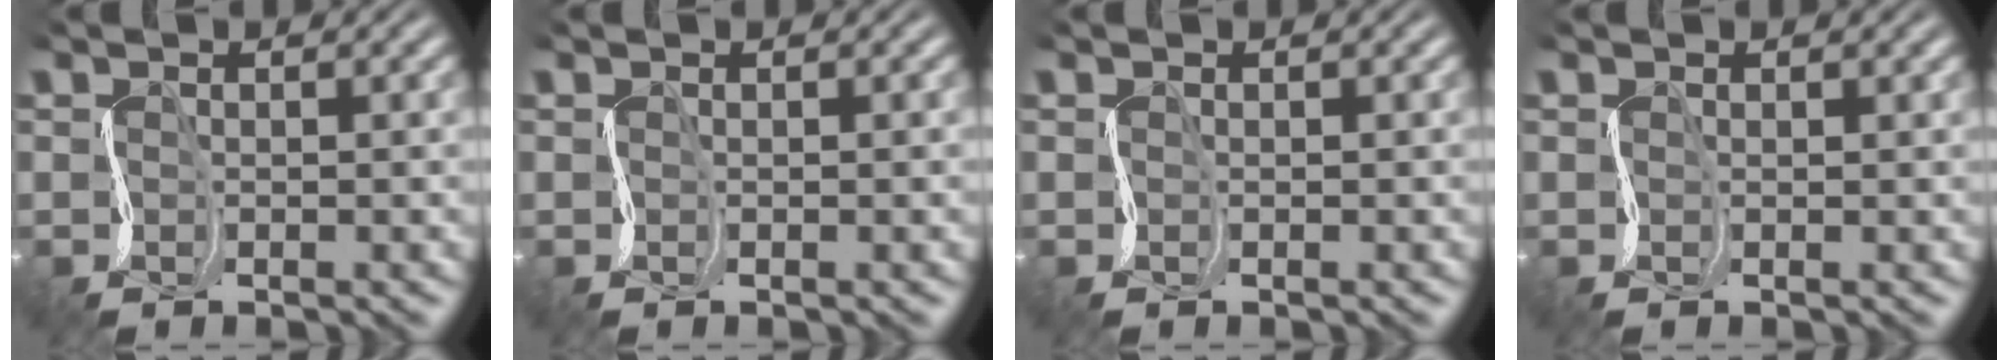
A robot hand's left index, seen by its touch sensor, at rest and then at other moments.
{"total": 0.9, "force": [0.1, 0.4, 0.8], "torque": [-0.008, 0.002, 0.000]}
{"total": 0.0}
{"total": 0.6, "force": [0.6, 0.1, 0.0], "torque": [-0.002, 0.003, 0.005]}